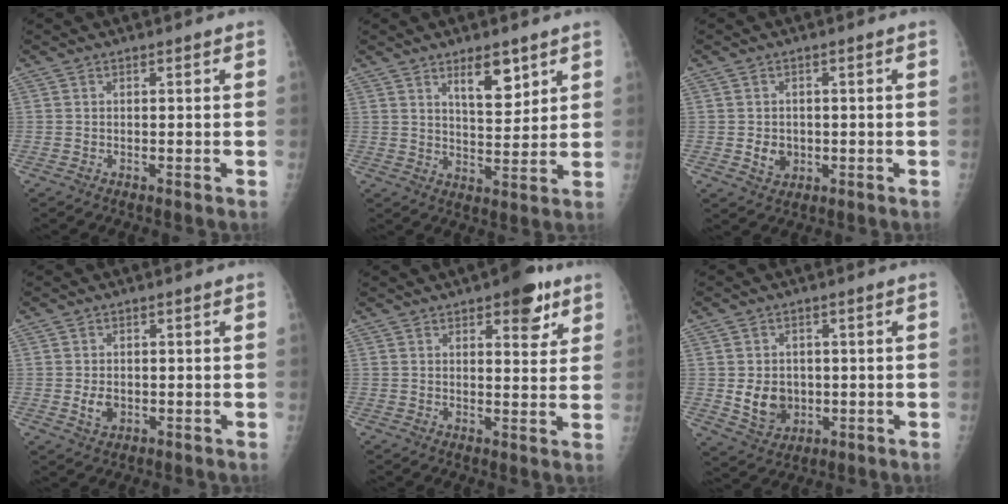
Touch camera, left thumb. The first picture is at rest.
{"total": 7.6, "force": [4.4, 3.2, 5.4], "torque": [-0.064, -0.033, 0.072]}
{"total": 4.0, "force": [-0.7, 3.4, 2.0], "torque": [-0.016, 0.002, -0.004]}
{"total": 3.2, "force": [-0.6, 2.4, 2.1], "torque": [-0.029, -0.001, -0.004]}
{"total": 7.7, "force": [4.5, 3.3, 5.4], "torque": [-0.044, -0.018, 0.054]}
{"total": 7.6, "force": [-0.6, 6.3, 4.3], "torque": [-0.043, -0.003, 0.004]}